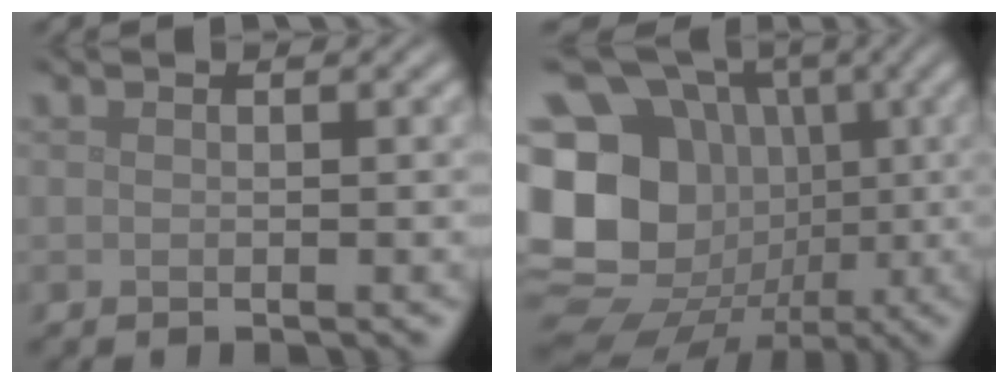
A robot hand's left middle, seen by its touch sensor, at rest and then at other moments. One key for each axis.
{"total": 23.0, "fx": -2.6, "fy": 20.9, "fz": 9.1, "tx": -0.188, "ty": 0.022, "tz": -0.075}